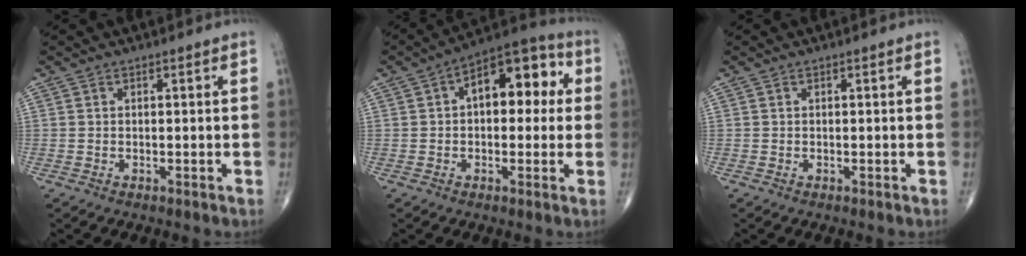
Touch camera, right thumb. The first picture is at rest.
{"total": 13.7, "force": [2.3, 7.5, 11.2], "torque": [-0.119, 0.034, 0.022]}
{"total": 0.0}